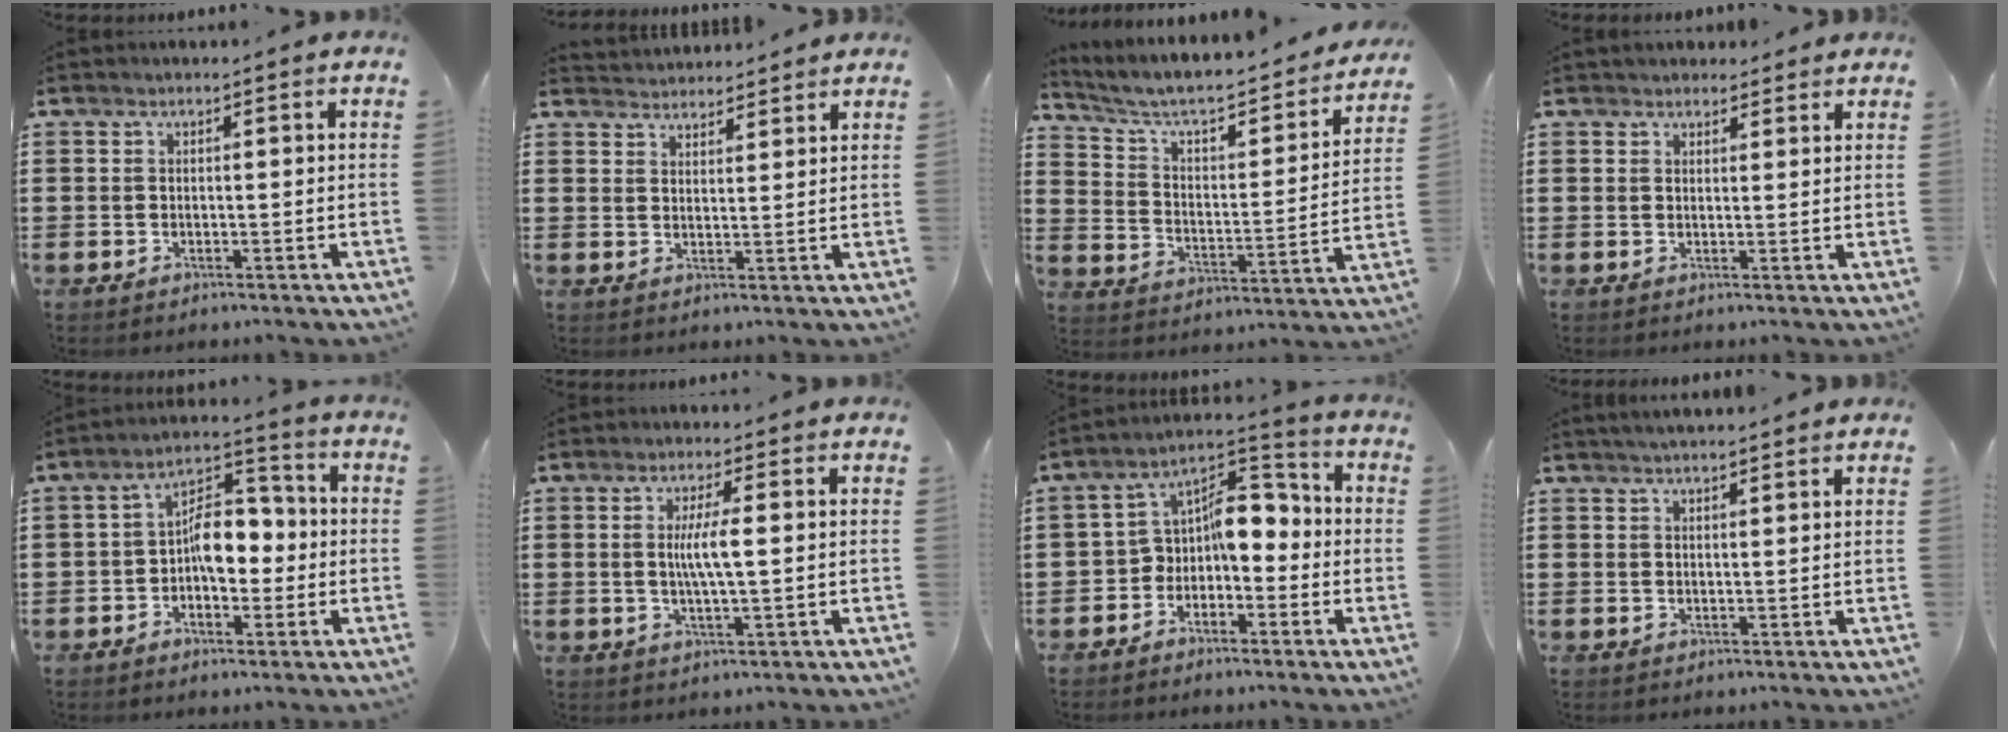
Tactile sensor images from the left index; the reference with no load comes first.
{"total": 2.8, "force": [2.8, 0.1, -0.5], "torque": [0.001, -0.008, 0.053]}
{"total": 5.3, "force": [4.2, 1.8, 2.7], "torque": [-0.075, -0.034, 0.064]}
{"total": 2.2, "force": [2.1, 0.8, 0.0], "torque": [-0.006, 0.001, 0.040]}
{"total": 8.1, "force": [-0.5, 5.0, 6.3], "torque": [-0.107, 0.016, -0.014]}
{"total": 4.7, "force": [0.4, 0.7, 4.7], "torque": [-0.087, 0.000, 0.003]}
{"total": 6.3, "force": [-0.9, 4.6, 4.2], "torque": [-0.080, 0.002, -0.024]}
{"total": 1.9, "force": [1.8, 0.3, 0.5], "torque": [-0.013, 0.003, 0.034]}